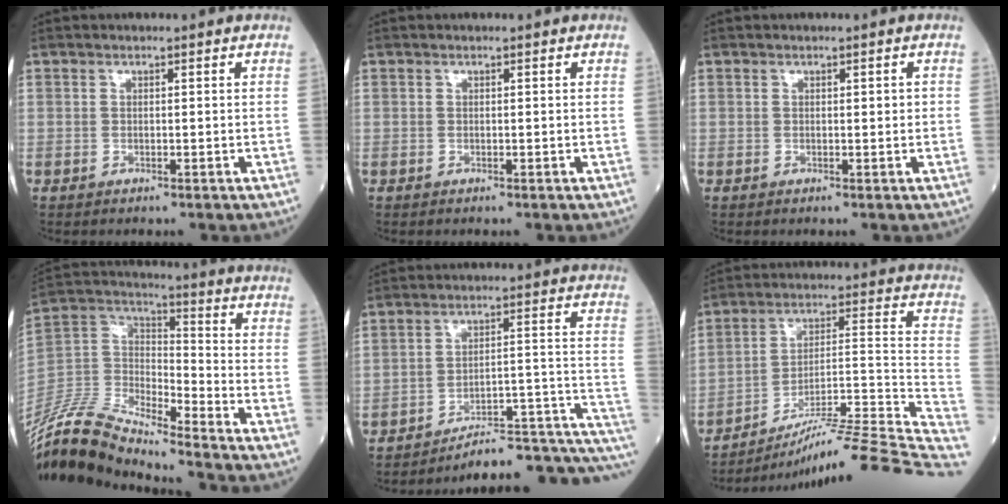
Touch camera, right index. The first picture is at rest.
{"total": 0.0}
{"total": 0.8, "force": [0.1, 0.3, 0.7], "torque": [-0.008, 0.001, 0.001]}
{"total": 14.6, "force": [-13.1, 1.6, 6.2], "torque": [-0.134, 0.025, -0.256]}
{"total": 13.5, "force": [-9.7, 3.6, 8.6], "torque": [-0.074, 0.076, -0.124]}
{"total": 25.9, "force": [-21.4, -0.8, 14.6], "torque": [-0.147, -0.003, -0.319]}